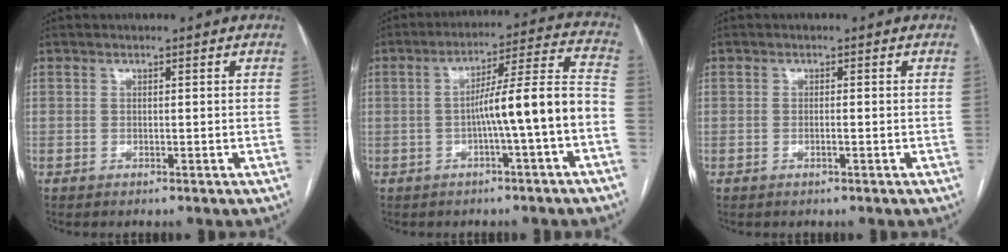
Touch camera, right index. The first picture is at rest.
{"total": 11.2, "force": [-3.1, -0.7, 10.7], "torque": [-0.159, 0.029, -0.047]}
{"total": 0.8, "force": [-0.3, 0.0, 0.7], "torque": [-0.015, 0.000, -0.005]}